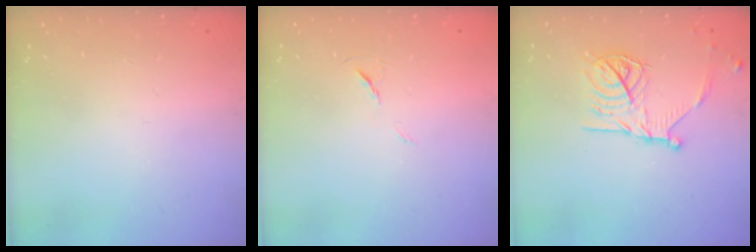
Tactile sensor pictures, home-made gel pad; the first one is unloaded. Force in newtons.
{"total": 5.1, "press": 4.7, "slide": 2.1}
{"total": 16.4, "press": 16.4, "slide": 0.9}